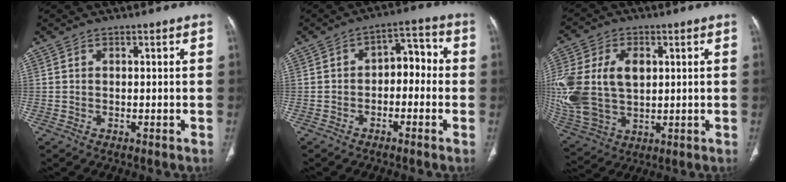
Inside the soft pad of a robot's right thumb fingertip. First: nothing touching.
{"total": 6.7, "force": [-1.2, 4.4, 5.0], "torque": [-0.043, 0.039, -0.030]}
{"total": 21.2, "force": [2.5, 14.4, 15.4], "torque": [-0.366, 0.003, 0.064]}